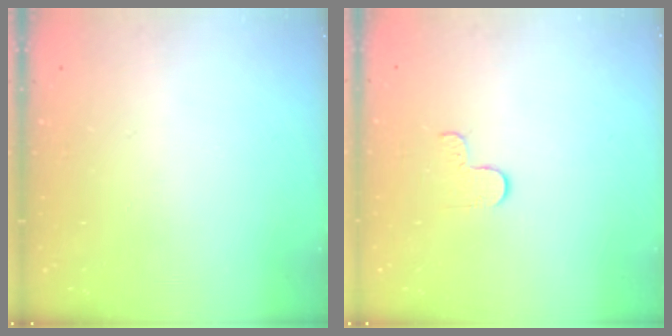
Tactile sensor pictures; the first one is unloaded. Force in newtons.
{"total": 2.7, "press": 2.6, "slide": 0.4}